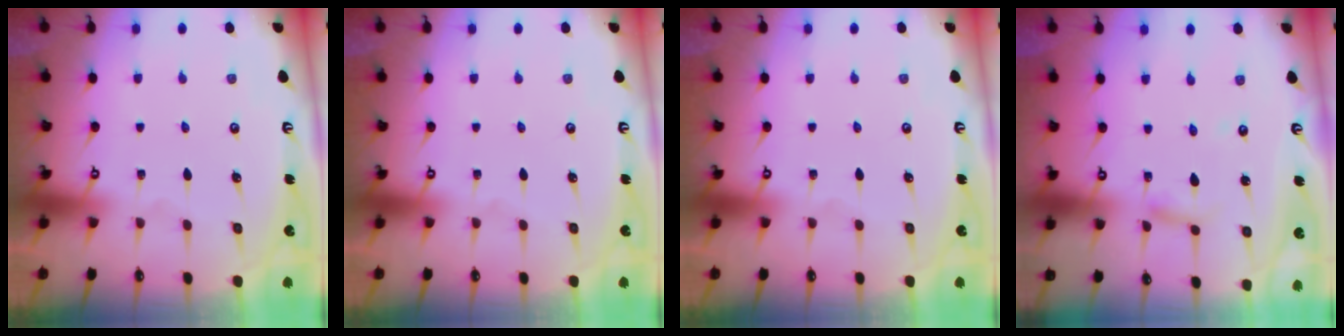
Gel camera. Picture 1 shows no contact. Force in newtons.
{"total": 0.0}
{"total": 0.0}
{"total": 3.7, "press": 3.7, "slide": 0.3}